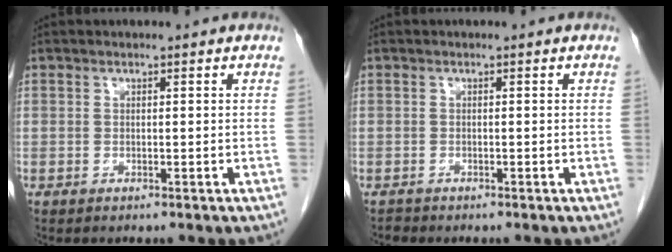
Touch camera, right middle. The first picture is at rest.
{"total": 0.5, "force": [-0.5, 0.1, -0.2], "torque": [-0.004, -0.003, -0.011]}